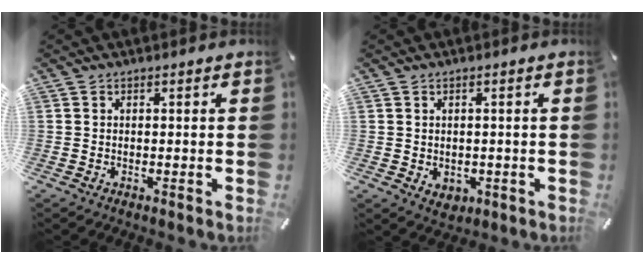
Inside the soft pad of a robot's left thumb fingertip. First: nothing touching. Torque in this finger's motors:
{"motor_torque": [0.13, -0.12, 0.21, -0.19, 0.00]}